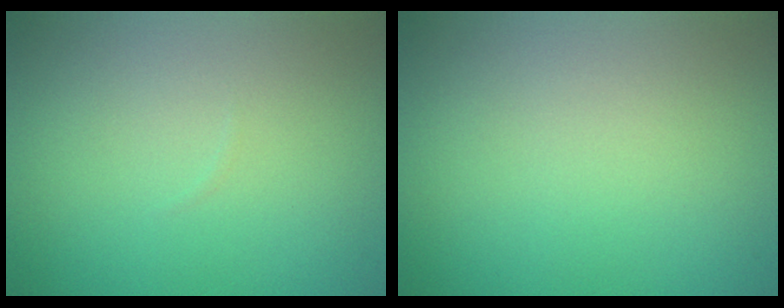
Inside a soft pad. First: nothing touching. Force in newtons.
{"total": 0.0}